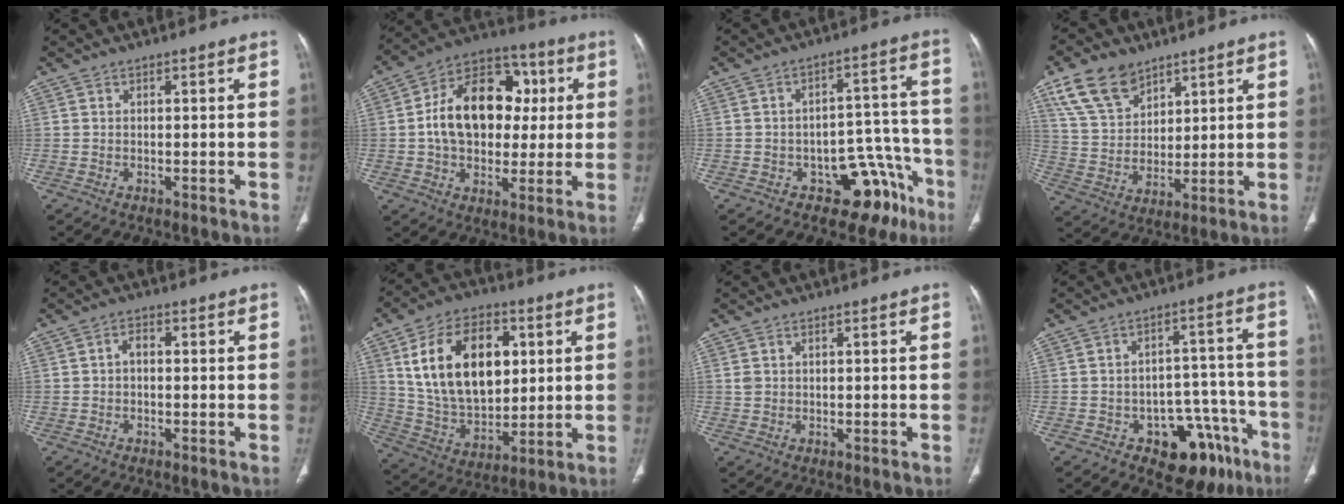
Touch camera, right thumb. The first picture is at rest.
{"total": 19.2, "force": [2.1, 13.7, 13.2], "torque": [-0.177, 0.026, 0.030]}
{"total": 13.0, "force": [-7.7, 8.0, 6.7], "torque": [-0.019, 0.086, -0.100]}
{"total": 12.2, "force": [7.6, 7.7, 5.6], "torque": [-0.089, -0.025, 0.154]}
{"total": 2.1, "force": [-0.1, 1.4, 1.6], "torque": [-0.020, 0.009, -0.007]}
{"total": 21.3, "force": [5.6, 13.5, 15.6], "torque": [-0.234, -0.009, 0.108]}
{"total": 1.4, "force": [0.5, 1.0, 0.8], "torque": [-0.015, 0.001, 0.015]}
{"total": 14.2, "force": [-8.0, 8.7, 7.9], "torque": [-0.049, 0.075, -0.103]}